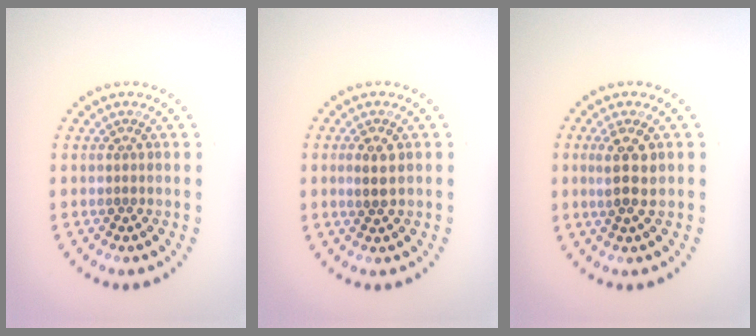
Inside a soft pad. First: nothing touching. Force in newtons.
{"total": 1.8, "press": 1.8, "slide": 0.2}
{"total": 2.9, "press": 2.7, "slide": 1.1}